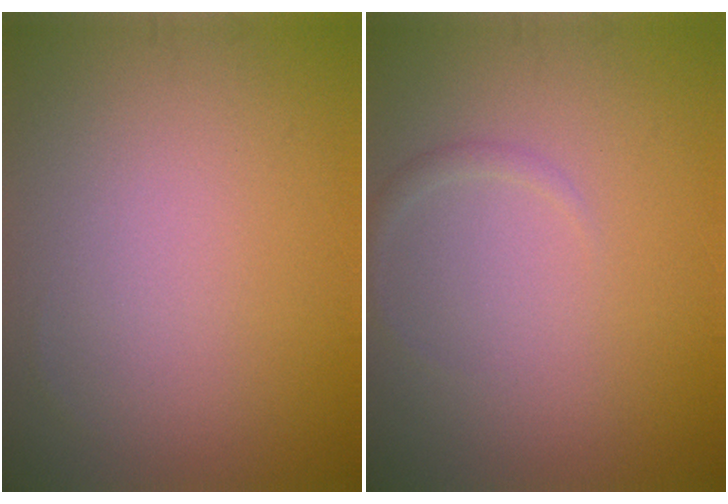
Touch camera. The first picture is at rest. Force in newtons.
{"total": 0.8, "press": 0.8, "slide": 0.0}